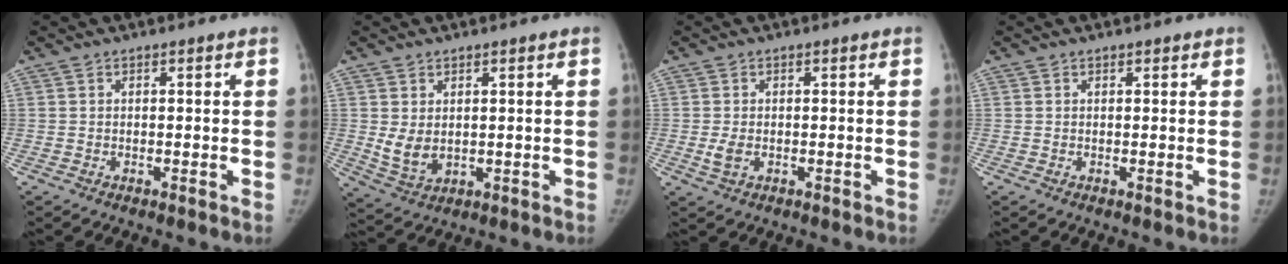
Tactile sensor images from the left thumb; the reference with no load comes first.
{"total": 4.8, "force": [0.8, 3.3, 3.5], "torque": [-0.055, -0.014, 0.030]}
{"total": 2.4, "force": [-0.5, 1.5, 1.8], "torque": [-0.038, -0.004, -0.006]}
{"total": 0.6, "force": [0.5, 0.4, 0.2], "torque": [0.001, -0.002, 0.005]}